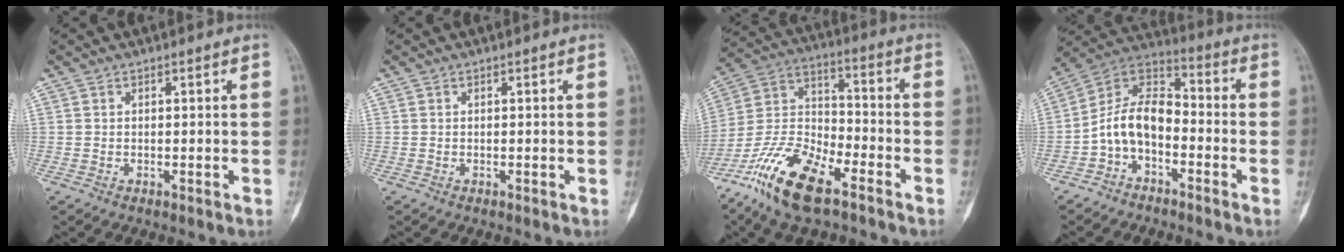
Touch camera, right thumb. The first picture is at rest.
{"total": 0.0}
{"total": 16.8, "force": [-10.6, 6.3, 11.3], "torque": [-0.221, 0.054, -0.207]}
{"total": 10.4, "force": [-3.6, 6.5, 7.4], "torque": [-0.124, 0.068, -0.081]}